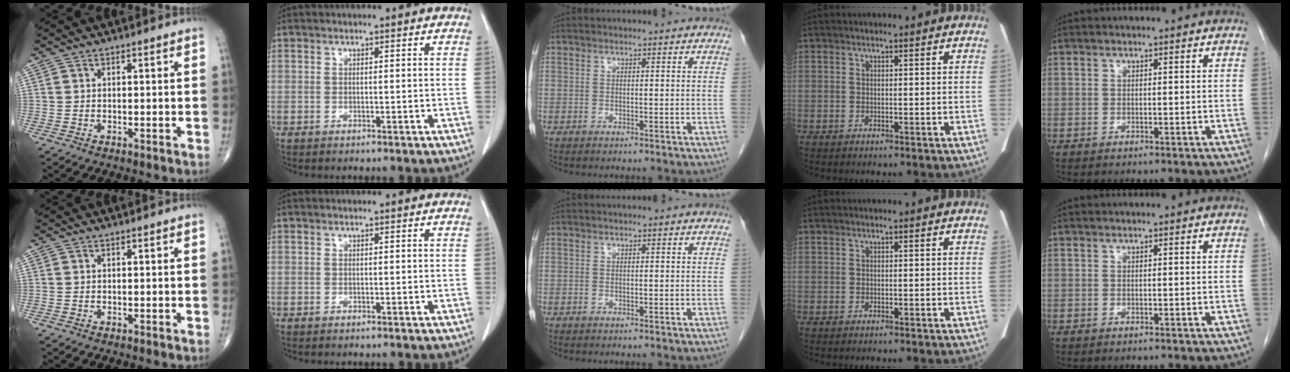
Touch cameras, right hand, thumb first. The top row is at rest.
{}